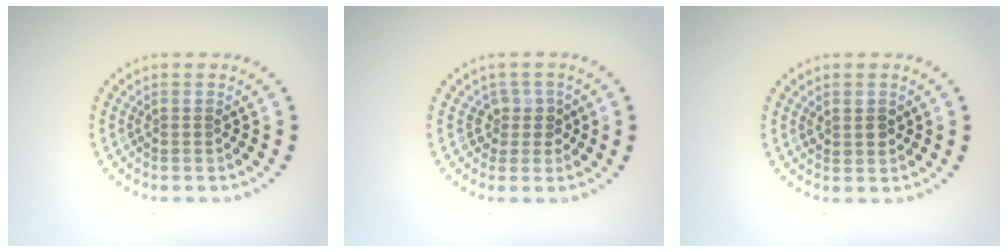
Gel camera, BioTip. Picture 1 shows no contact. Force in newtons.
{"total": 1.9, "press": 1.4, "slide": 1.3}
{"total": 1.4, "press": 1.4, "slide": 0.4}